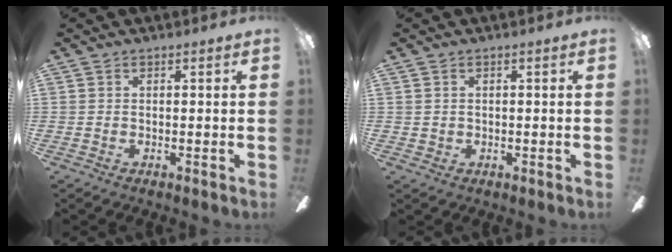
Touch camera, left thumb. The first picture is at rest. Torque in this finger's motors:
{"motor_torque": [-0.15, 0.03, 0.17, -0.34, 0.00]}